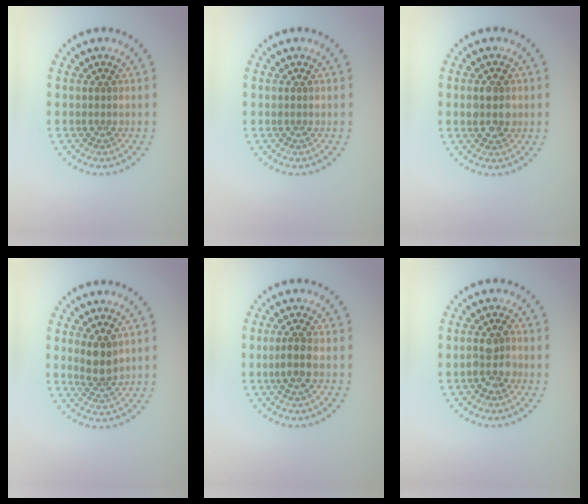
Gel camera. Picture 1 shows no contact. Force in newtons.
{"total": 0.0}
{"total": 2.5, "press": 2.5, "slide": 0.2}
{"total": 2.3, "press": 2.1, "slide": 1.1}
{"total": 2.0, "press": 1.8, "slide": 0.8}
{"total": 2.2, "press": 2.1, "slide": 0.6}